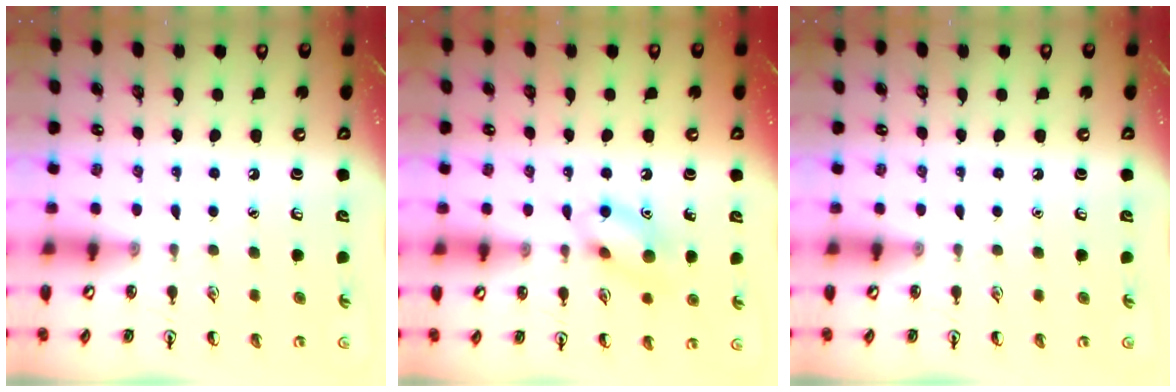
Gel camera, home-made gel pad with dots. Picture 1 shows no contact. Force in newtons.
{"total": 10.5, "press": 10.5, "slide": 0.7}
{"total": 0.0}